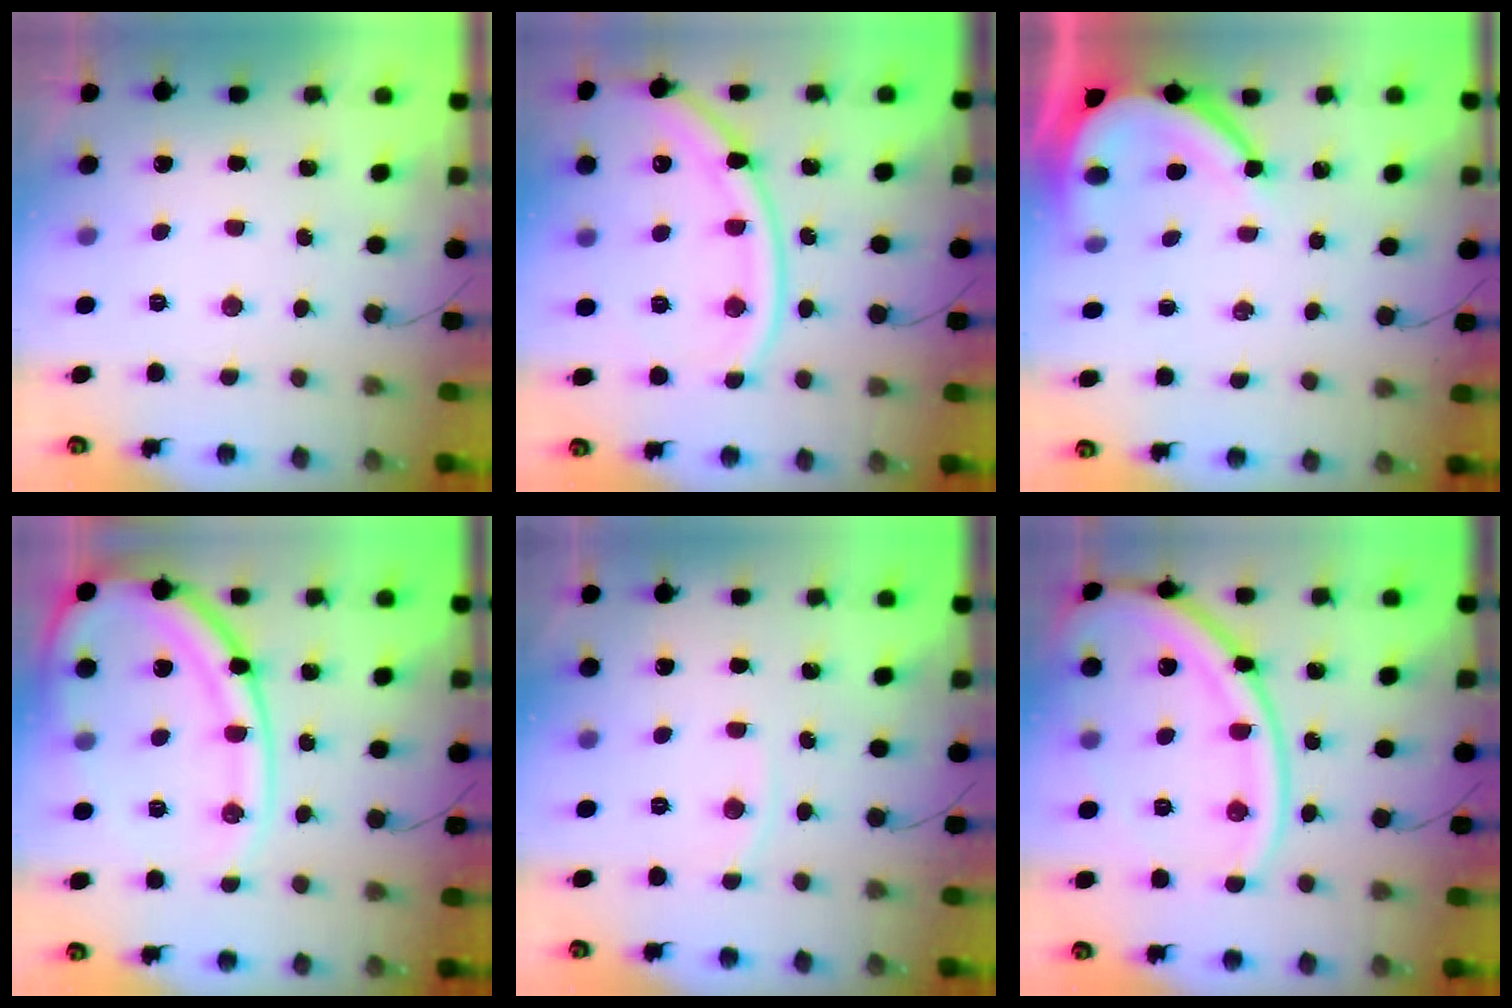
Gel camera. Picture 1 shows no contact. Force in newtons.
{"total": 17.4, "press": 17.3, "slide": 1.3}
{"total": 10.6, "press": 10.5, "slide": 1.3}
{"total": 19.8, "press": 19.7, "slide": 2.4}
{"total": 2.7, "press": 2.7, "slide": 0.3}
{"total": 21.4, "press": 21.2, "slide": 2.7}